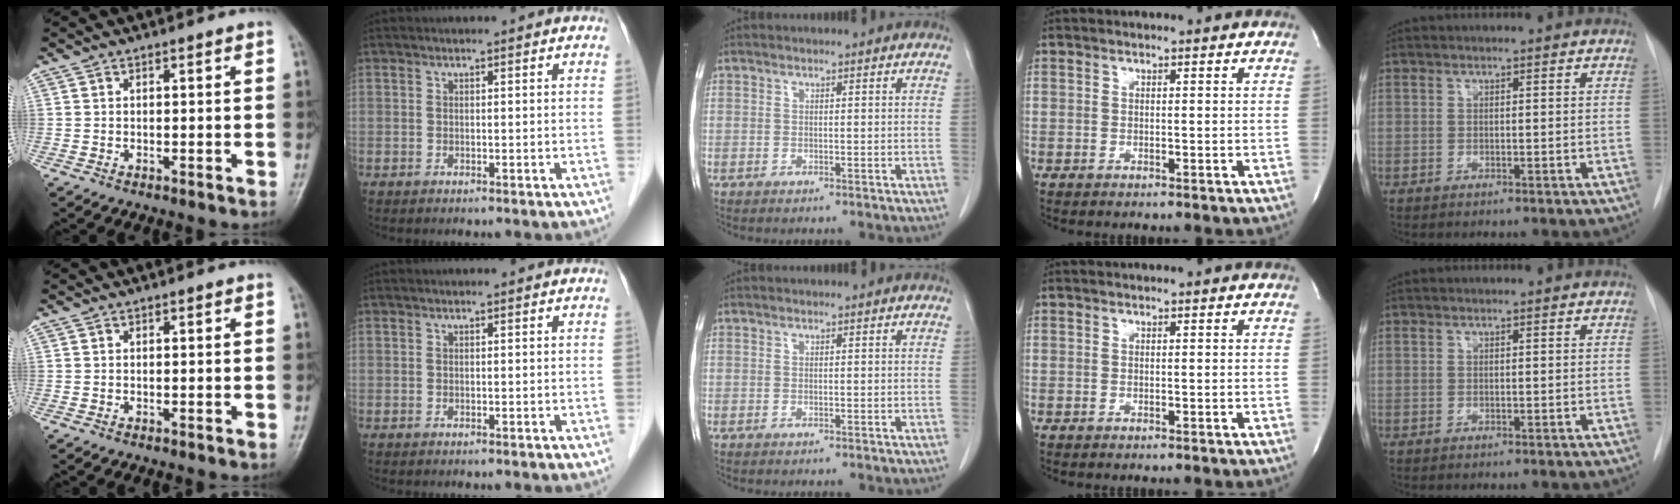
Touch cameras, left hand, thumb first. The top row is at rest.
{}